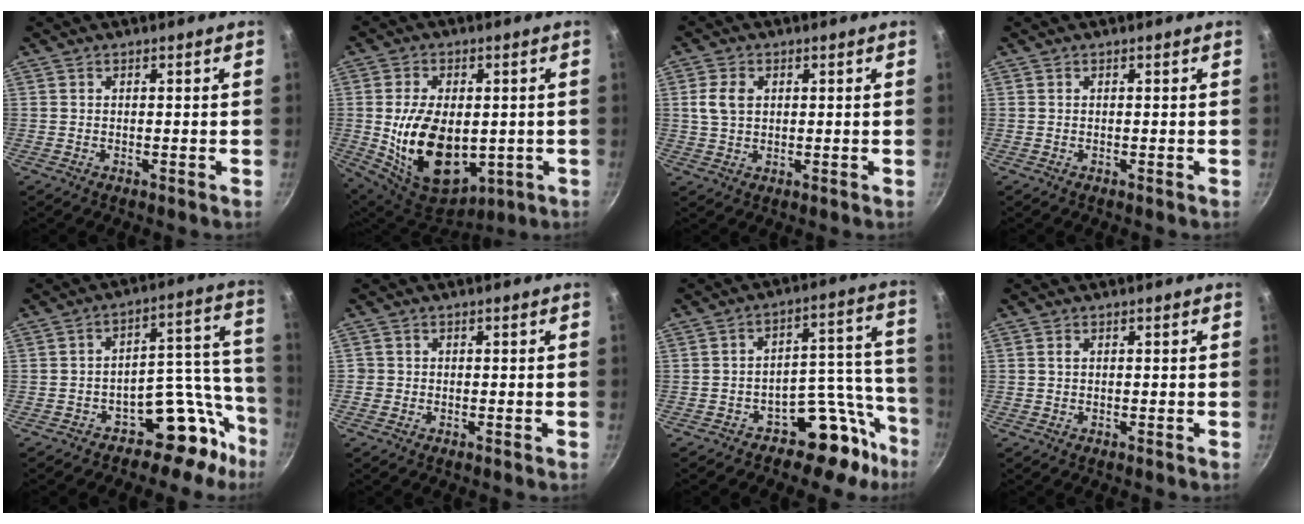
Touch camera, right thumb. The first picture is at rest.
{"total": 17.6, "force": [-1.8, 10.7, 13.8], "torque": [-0.217, -0.014, 0.002]}
{"total": 4.7, "force": [1.0, 3.3, 3.2], "torque": [-0.063, 0.001, 0.021]}
{"total": 0.0}
{"total": 11.4, "force": [-7.9, 5.6, 5.9], "torque": [-0.019, 0.133, -0.119]}
{"total": 1.2, "force": [-0.2, 1.2, 0.0], "torque": [0.007, 0.006, -0.007]}
{"total": 11.7, "force": [-8.2, 5.8, 6.1], "torque": [-0.024, 0.121, -0.121]}
{"total": 0.6, "force": [0.1, 0.4, 0.4], "torque": [-0.010, 0.001, 0.002]}